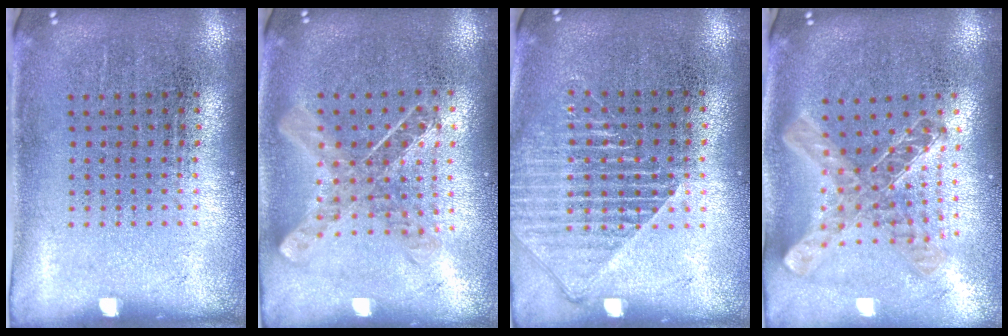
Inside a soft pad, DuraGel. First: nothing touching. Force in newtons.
{"total": 0.7, "press": 0.7, "slide": 0.1}
{"total": 1.6, "press": 1.4, "slide": 0.8}
{"total": 1.2, "press": 1.1, "slide": 0.5}